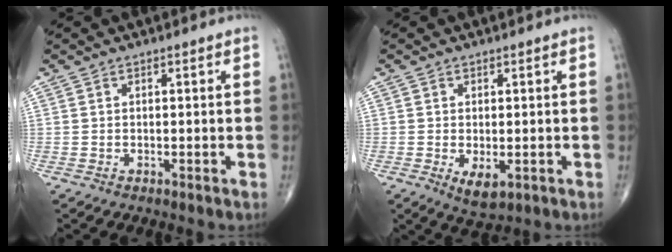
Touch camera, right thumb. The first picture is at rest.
{"total": 4.2, "force": [-1.1, 2.0, 3.5], "torque": [-0.059, -0.012, -0.010]}